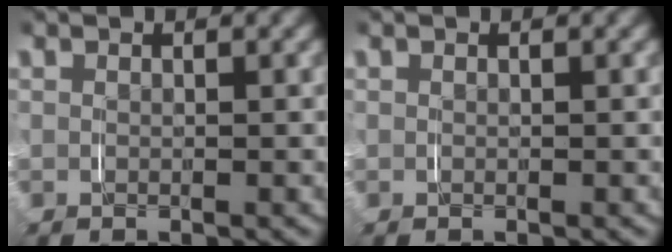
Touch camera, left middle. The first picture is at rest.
{"total": 0.0}